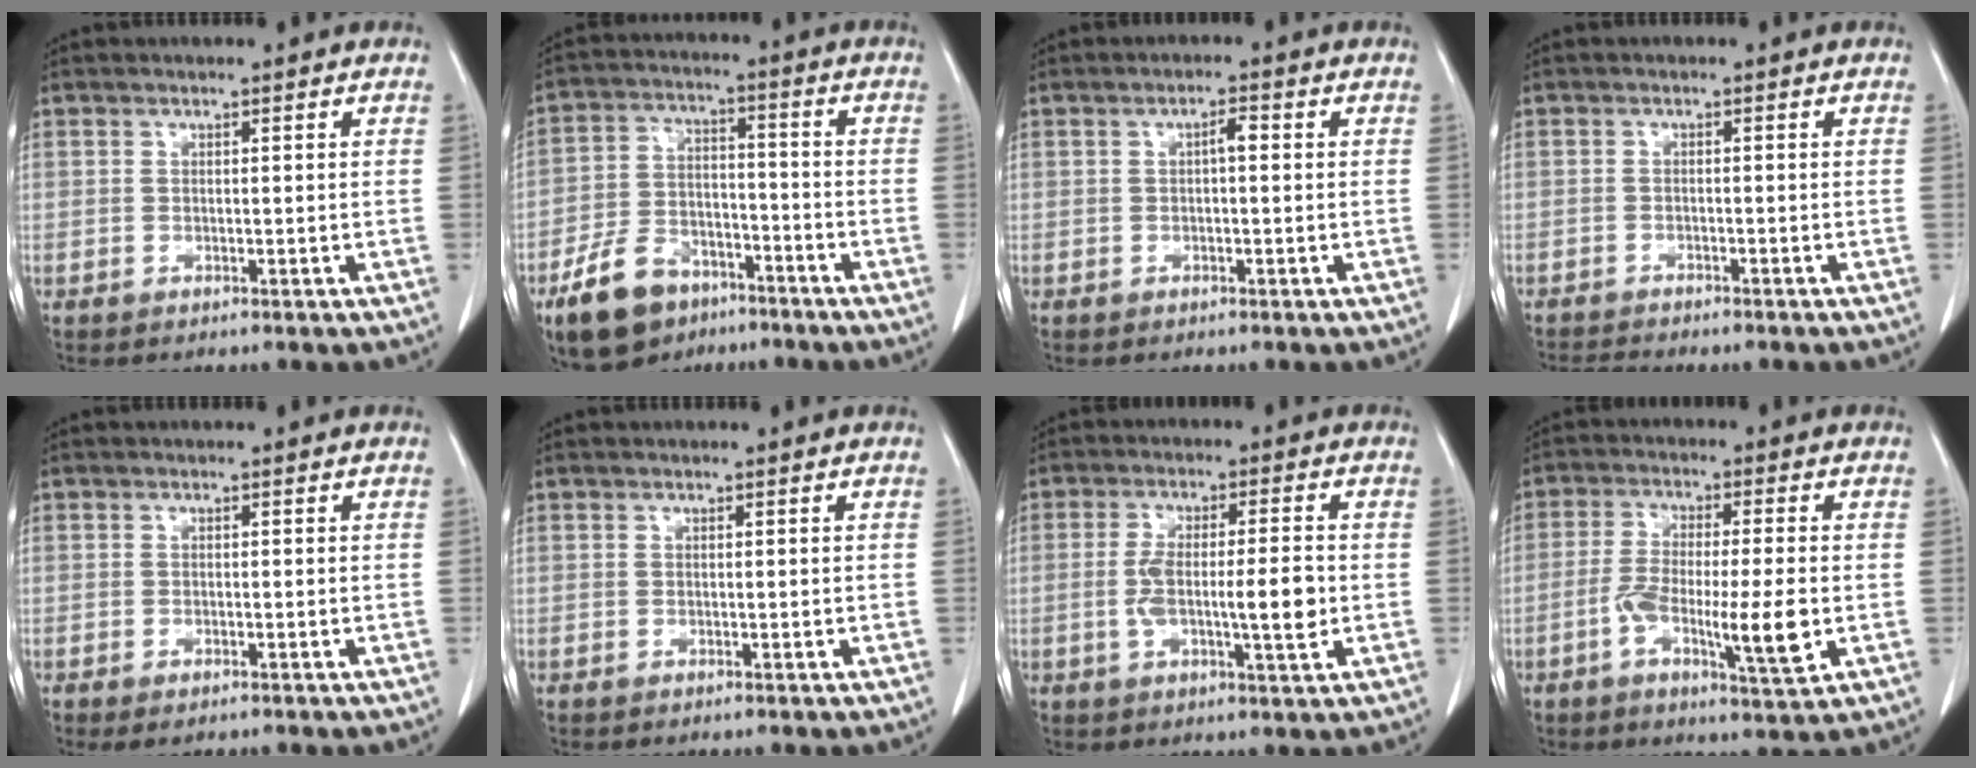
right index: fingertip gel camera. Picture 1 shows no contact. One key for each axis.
{"total": 11.1, "fx": -7.2, "fy": 6.5, "fz": 5.6, "tx": -0.125, "ty": 0.000, "tz": -0.120}
{"total": 1.8, "fx": 0.1, "fy": 0.4, "fz": 1.7, "tx": -0.029, "ty": 0.004, "tz": 0.001}
{"total": 4.4, "fx": -4.1, "fy": 0.1, "fz": 1.5, "tx": -0.019, "ty": -0.006, "tz": -0.060}
{"total": 1.8, "fx": -1.2, "fy": 0.6, "fz": 1.2, "tx": -0.023, "ty": -0.006, "tz": -0.011}
{"total": 0.0}
{"total": 8.7, "fx": -1.1, "fy": 1.5, "fz": 8.5, "tx": -0.151, "ty": 0.003, "tz": -0.018}
{"total": 10.3, "fx": -2.6, "fy": 1.3, "fz": 9.9, "tx": -0.170, "ty": -0.008, "tz": -0.046}